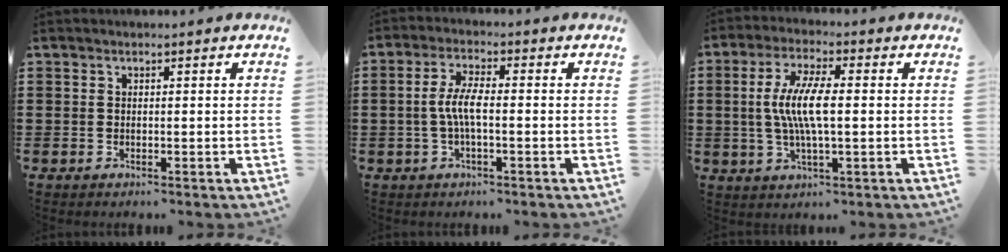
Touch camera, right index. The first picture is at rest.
{"total": 4.9, "force": [-0.8, 1.2, 4.7], "torque": [-0.105, -0.002, -0.024]}
{"total": 8.0, "force": [0.0, 2.0, 7.8], "torque": [-0.169, -0.007, -0.010]}